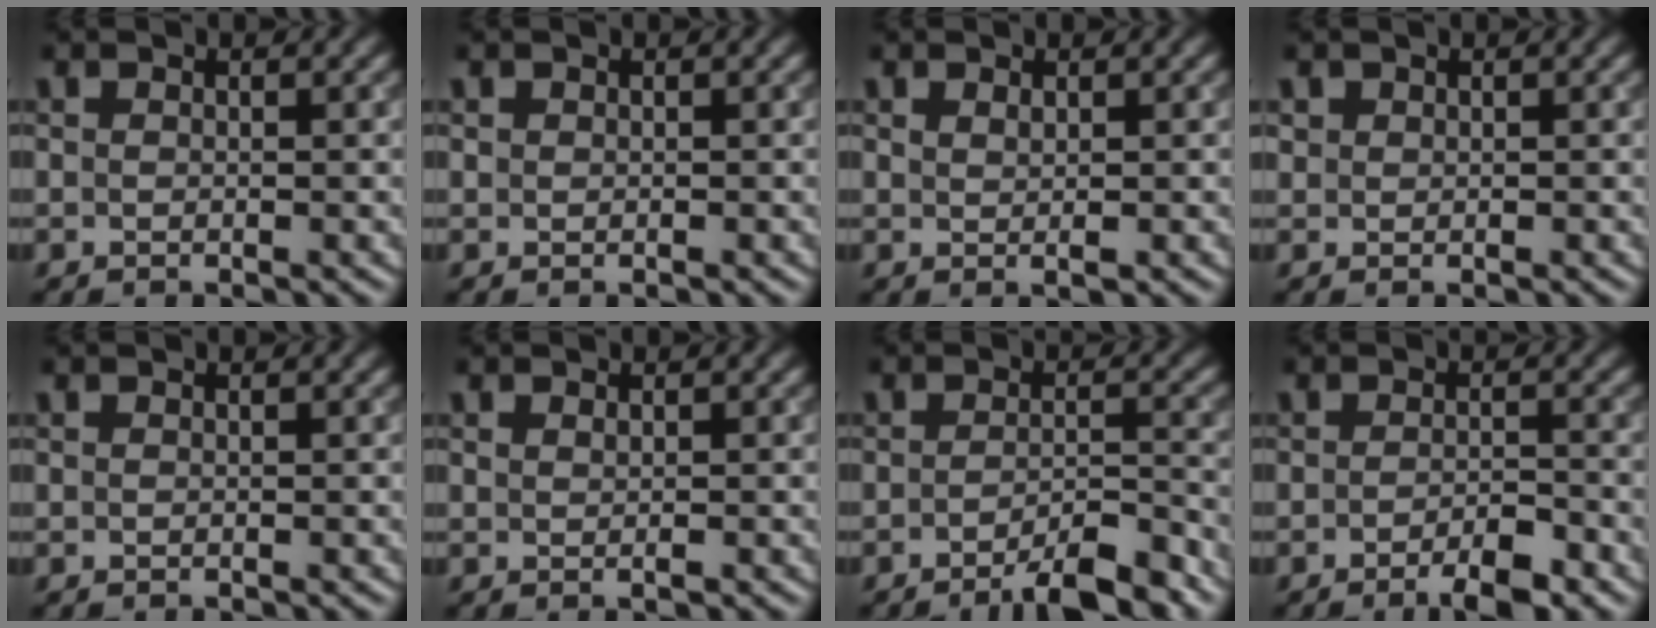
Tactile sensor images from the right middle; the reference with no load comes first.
{"total": 0.0}
{"total": 0.9, "force": [0.4, 0.3, 0.7], "torque": [-0.013, -0.002, 0.010]}
{"total": 0.6, "force": [0.4, 0.5, 0.0], "torque": [0.004, -0.002, 0.009]}
{"total": 0.0}
{"total": 0.6, "force": [0.1, 0.2, 0.5], "torque": [-0.009, 0.000, 0.004]}
{"total": 4.9, "force": [-3.3, 1.0, 3.5], "torque": [-0.046, 0.003, -0.054]}
{"total": 3.3, "force": [-2.0, 0.8, 2.5], "torque": [-0.041, -0.001, -0.035]}